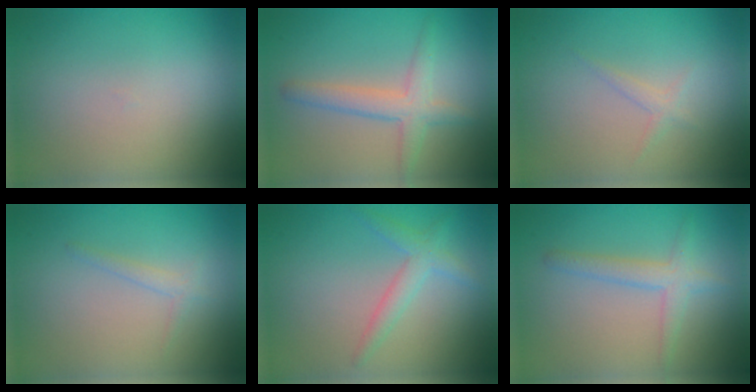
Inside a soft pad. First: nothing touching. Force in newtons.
{"total": 2.8, "press": 2.8, "slide": 0.2}
{"total": 0.9, "press": 0.9, "slide": 0.1}
{"total": 1.0, "press": 1.0, "slide": 0.1}
{"total": 2.1, "press": 2.1, "slide": 0.0}
{"total": 2.3, "press": 2.3, "slide": 0.1}